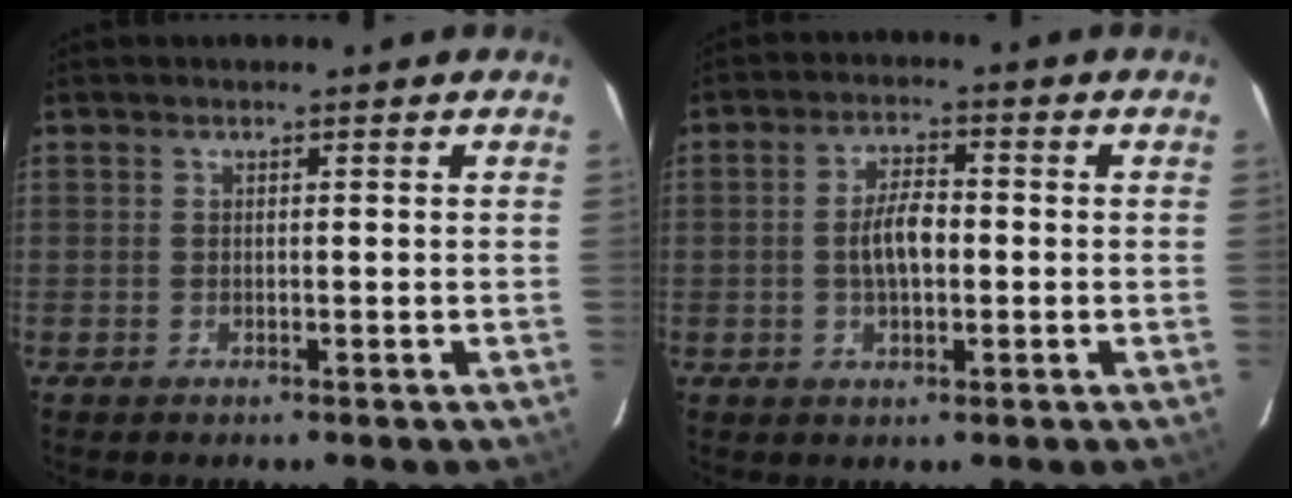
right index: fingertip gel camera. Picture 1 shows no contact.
{"total": 5.7, "force": [-0.5, 2.5, 5.0], "torque": [-0.095, 0.008, -0.005]}